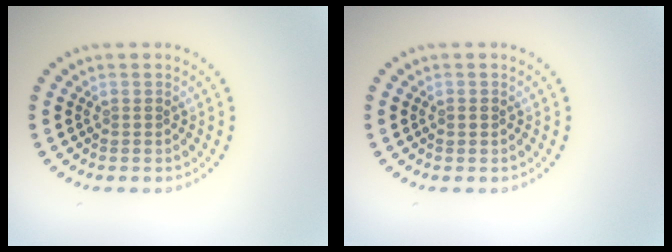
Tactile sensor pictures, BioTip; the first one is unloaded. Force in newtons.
{"total": 0.8, "press": 0.8, "slide": 0.1}